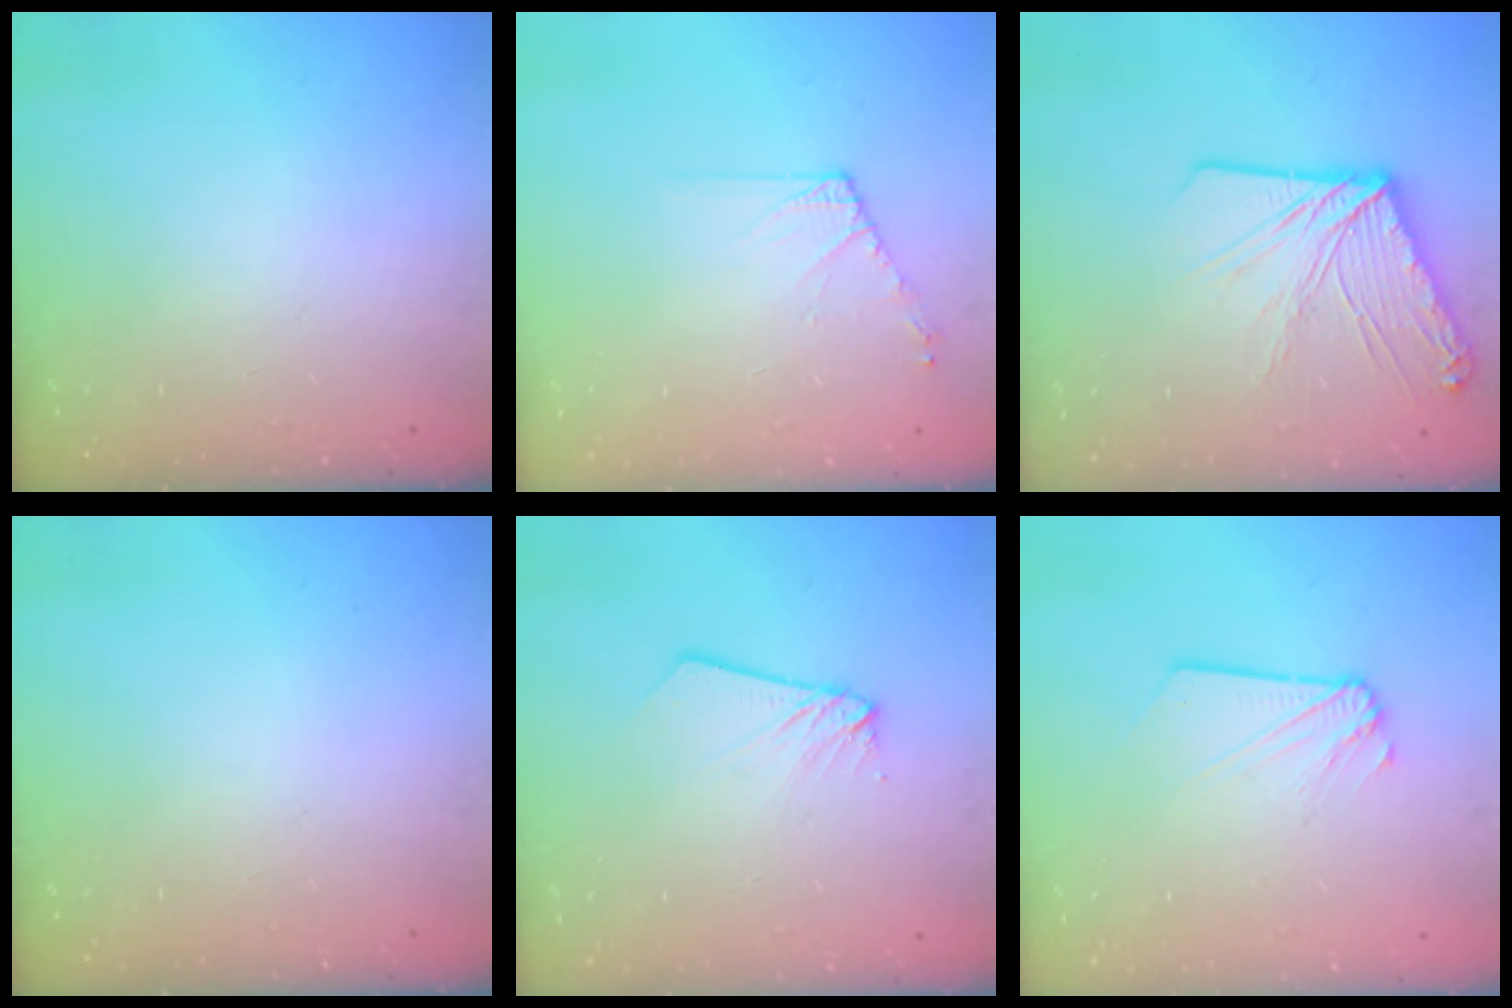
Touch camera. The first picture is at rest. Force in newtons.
{"total": 6.5, "press": 6.4, "slide": 1.1}
{"total": 12.8, "press": 12.7, "slide": 1.4}
{"total": 0.0}
{"total": 2.5, "press": 2.5, "slide": 0.1}
{"total": 3.7, "press": 3.6, "slide": 0.6}